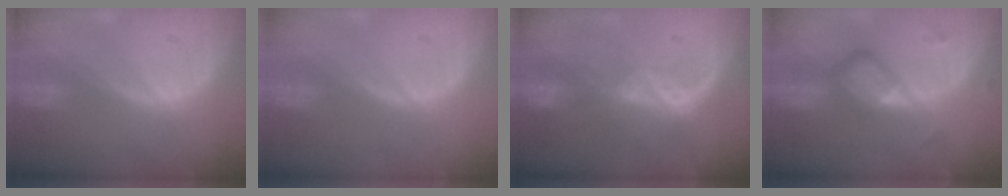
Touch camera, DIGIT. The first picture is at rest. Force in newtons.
{"total": 0.0}
{"total": 6.8, "press": 5.8, "slide": 3.5}
{"total": 5.9, "press": 5.1, "slide": 2.9}